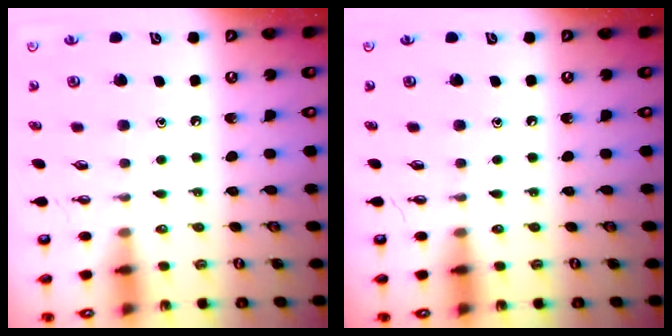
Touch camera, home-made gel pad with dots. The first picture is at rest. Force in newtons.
{"total": 0.0}